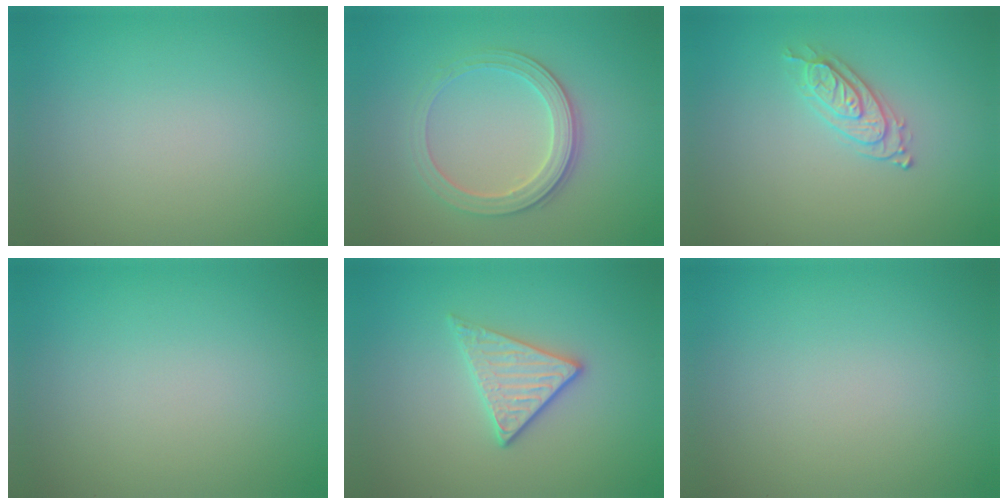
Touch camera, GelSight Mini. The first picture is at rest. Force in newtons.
{"total": 3.3, "press": 3.1, "slide": 1.2}
{"total": 2.2, "press": 2.1, "slide": 0.6}
{"total": 0.0}
{"total": 2.7, "press": 2.4, "slide": 1.2}
{"total": 0.0}